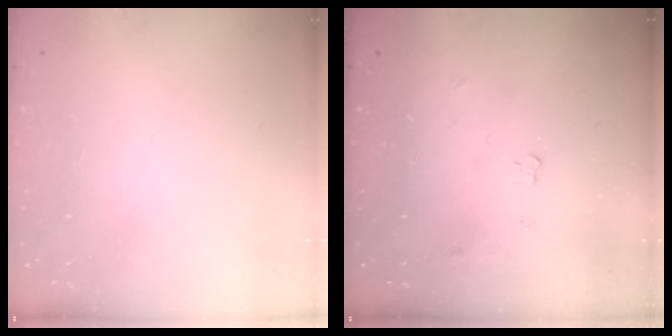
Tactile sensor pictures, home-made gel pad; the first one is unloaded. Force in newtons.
{"total": 4.1, "press": 4.1, "slide": 0.3}